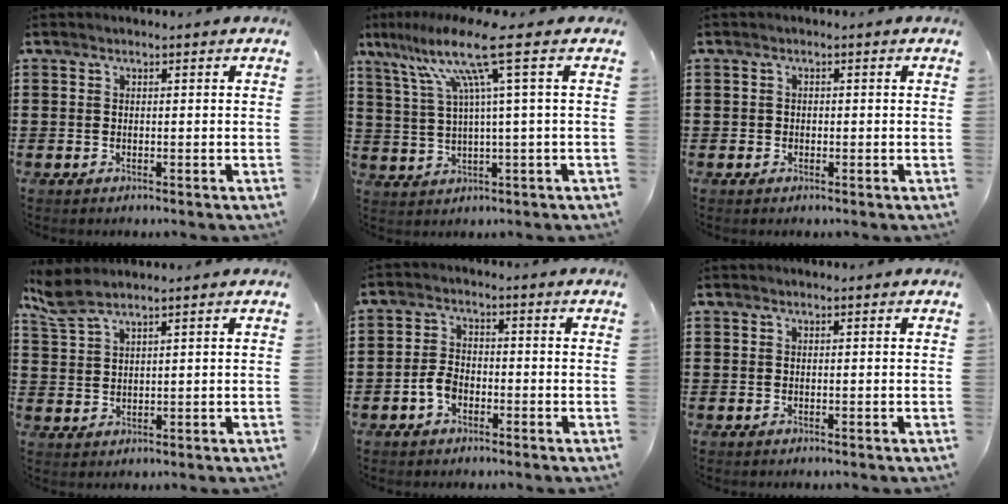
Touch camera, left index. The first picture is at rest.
{"total": 11.4, "force": [4.6, -0.4, 10.4], "torque": [-0.230, -0.013, 0.063]}
{"total": 0.7, "force": [0.0, 0.6, 0.2], "torque": [-0.007, 0.004, -0.001]}
{"total": 3.9, "force": [3.1, 0.7, 2.2], "torque": [-0.054, -0.002, 0.057]}
{"total": 3.5, "force": [-1.4, 2.1, 2.4], "torque": [-0.065, -0.003, -0.032]}
{"total": 0.0}